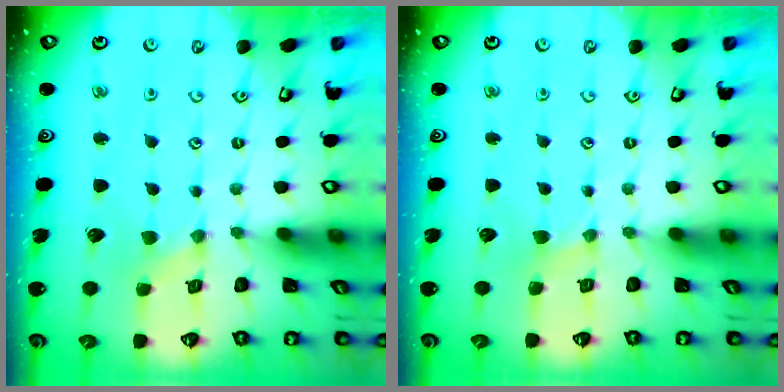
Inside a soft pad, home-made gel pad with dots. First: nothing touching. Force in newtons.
{"total": 1.4, "press": 1.4, "slide": 0.3}